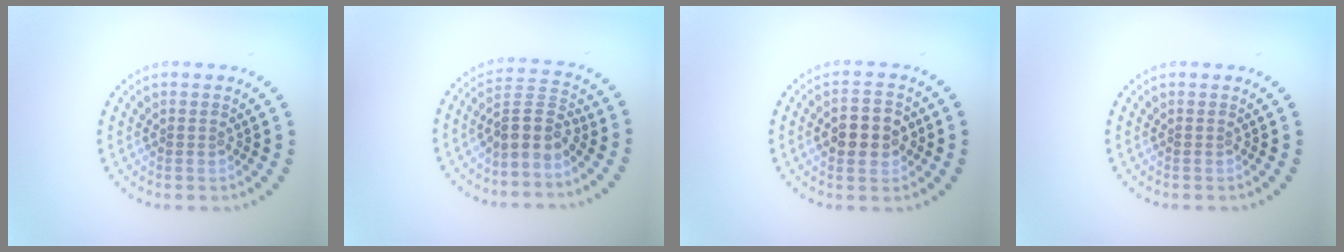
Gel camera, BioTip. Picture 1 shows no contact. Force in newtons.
{"total": 3.4, "press": 3.0, "slide": 1.6}
{"total": 4.4, "press": 4.4, "slide": 0.1}
{"total": 0.0}